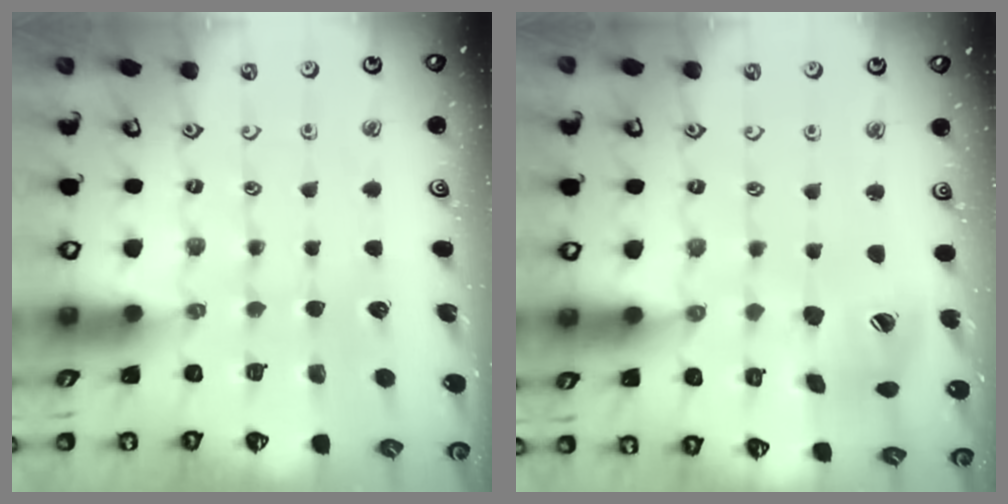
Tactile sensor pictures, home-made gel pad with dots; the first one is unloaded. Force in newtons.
{"total": 12.9, "press": 12.8, "slide": 1.4}